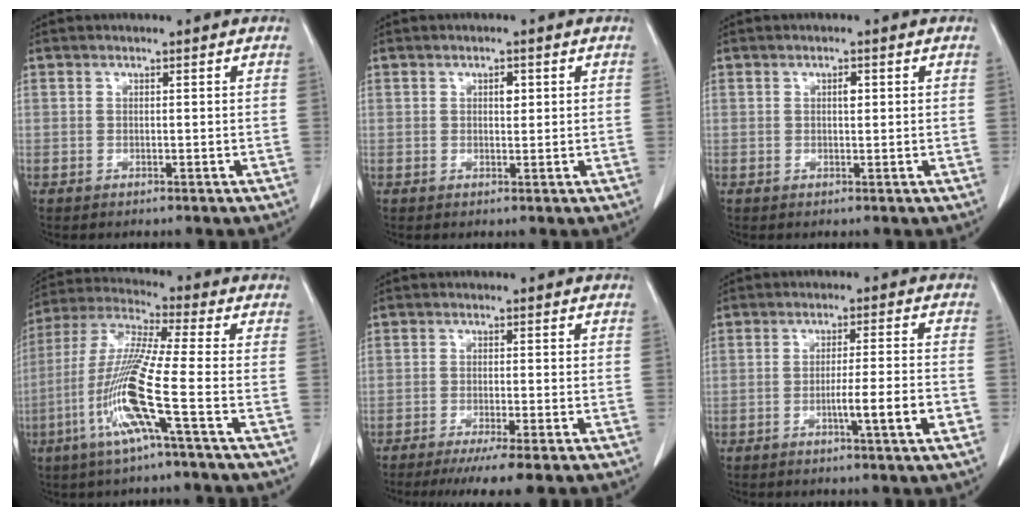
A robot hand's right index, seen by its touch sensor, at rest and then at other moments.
{"total": 1.5, "force": [0.5, 0.7, 1.2], "torque": [-0.017, 0.001, 0.007]}
{"total": 1.1, "force": [0.3, 0.5, 1.0], "torque": [-0.017, 0.002, 0.004]}
{"total": 13.1, "force": [-4.6, -1.0, 12.2], "torque": [-0.254, -0.011, -0.100]}
{"total": 6.9, "force": [-5.1, -0.2, 4.7], "torque": [-0.061, -0.015, -0.078]}
{"total": 6.9, "force": [-2.5, -0.5, 6.4], "torque": [-0.093, -0.006, -0.040]}